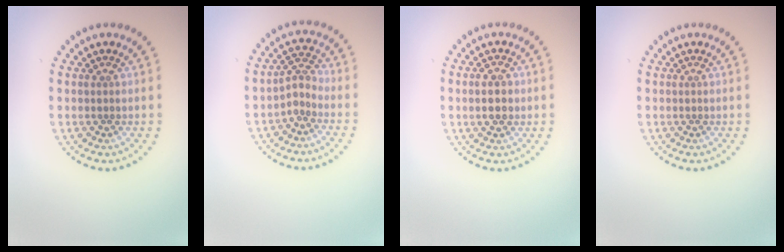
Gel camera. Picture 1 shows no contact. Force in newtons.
{"total": 1.9, "press": 1.4, "slide": 1.3}
{"total": 2.9, "press": 2.9, "slide": 0.2}
{"total": 0.0}